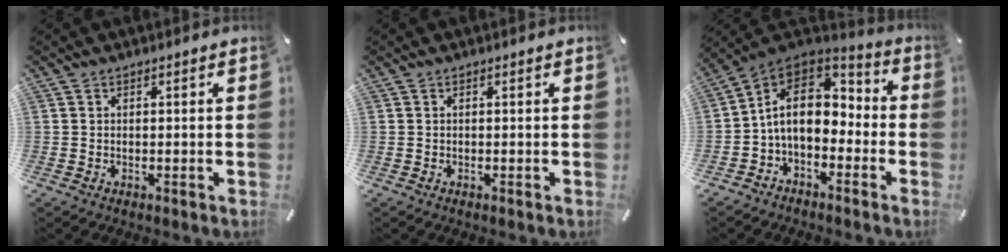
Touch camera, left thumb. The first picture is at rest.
{"total": 0.0}
{"total": 12.2, "force": [-0.8, 8.9, 8.2], "torque": [-0.157, 0.008, -0.016]}